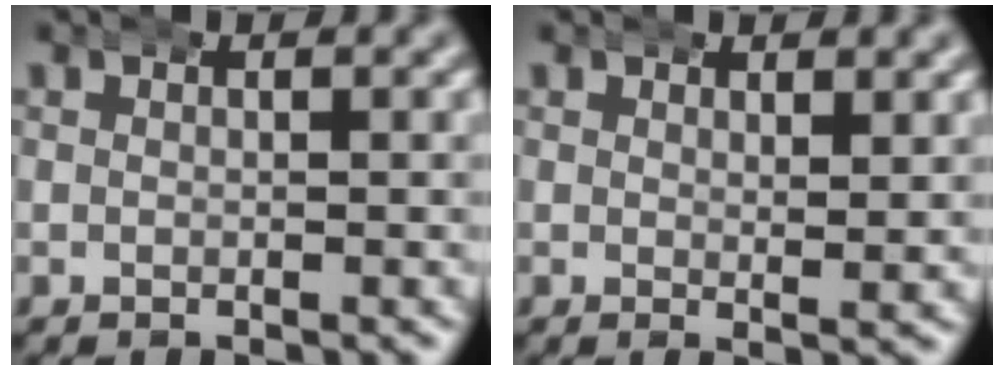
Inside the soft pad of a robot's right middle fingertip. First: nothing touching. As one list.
[{"total": 1.3, "force": [1.1, -0.1, 0.6], "torque": [-0.011, -0.013, 0.019]}]